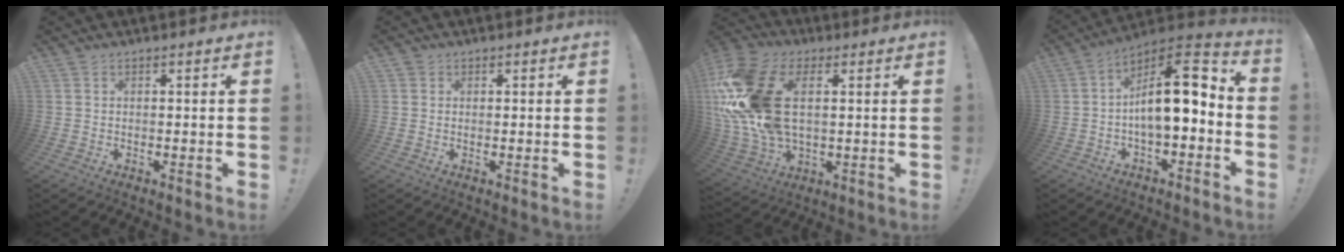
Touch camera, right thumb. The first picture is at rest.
{"total": 0.8, "force": [0.6, 0.6, 0.1], "torque": [0.007, -0.003, 0.010]}
{"total": 24.4, "force": [4.2, 15.5, 18.4], "torque": [-0.367, -0.009, 0.080]}
{"total": 14.9, "force": [0.8, 6.5, 13.4], "torque": [-0.194, -0.005, 0.015]}